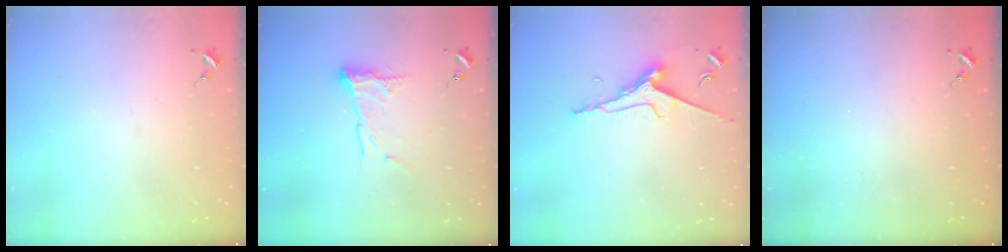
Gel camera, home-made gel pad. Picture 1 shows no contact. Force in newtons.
{"total": 10.5, "press": 10.5, "slide": 0.9}
{"total": 8.9, "press": 8.8, "slide": 1.0}
{"total": 0.0}